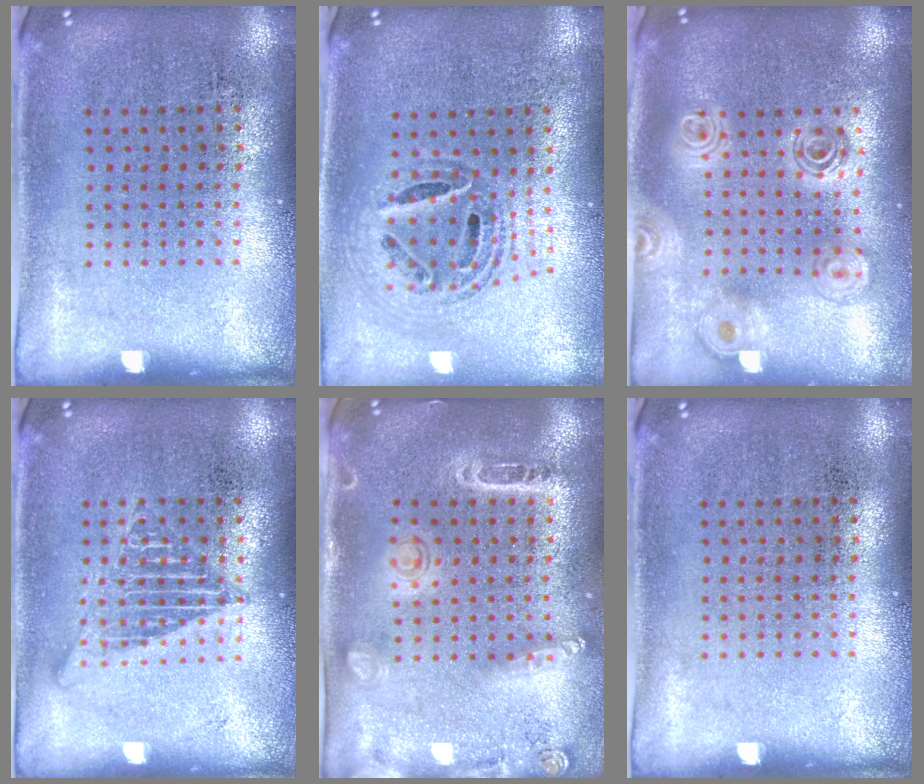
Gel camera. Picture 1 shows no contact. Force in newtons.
{"total": 0.9, "press": 0.9, "slide": 0.2}
{"total": 2.0, "press": 1.7, "slide": 1.1}
{"total": 2.2, "press": 2.2, "slide": 0.2}
{"total": 1.5, "press": 1.4, "slide": 0.6}
{"total": 0.0}